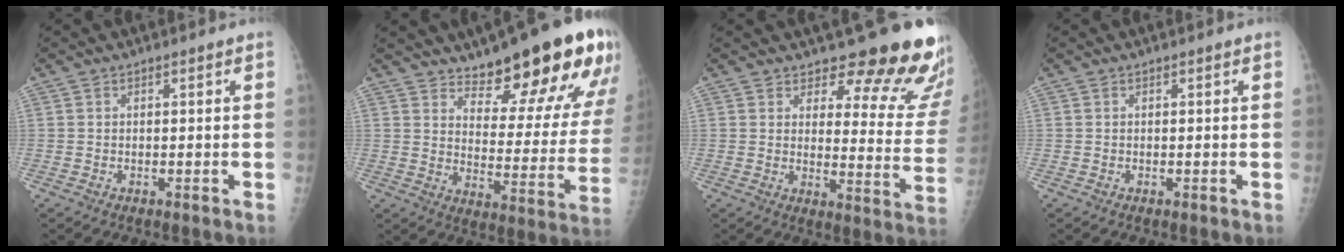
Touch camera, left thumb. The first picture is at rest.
{"total": 22.5, "force": [15.7, 6.8, 14.5], "torque": [-0.149, -0.098, 0.213]}
{"total": 17.5, "force": [15.1, 4.9, 7.3], "torque": [-0.039, -0.130, 0.169]}
{"total": 0.0}